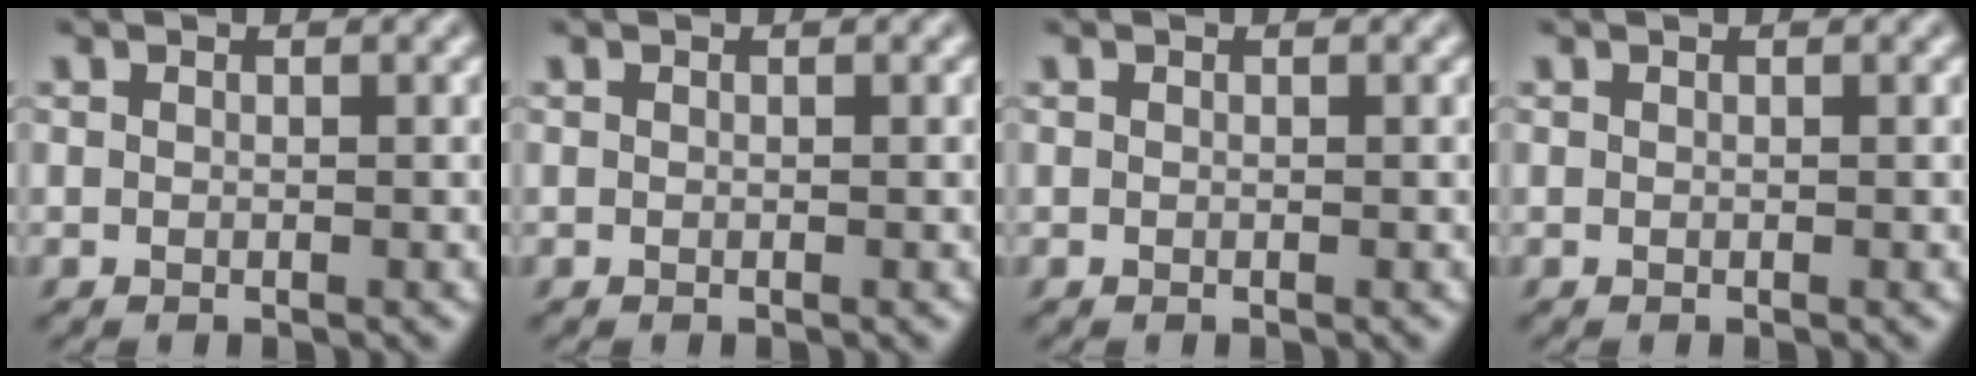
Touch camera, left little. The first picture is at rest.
{"total": 0.0}
{"total": 0.0}
{"total": 0.0}